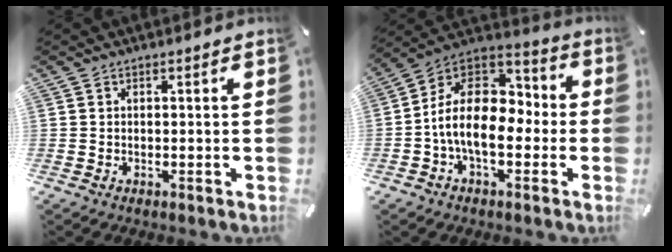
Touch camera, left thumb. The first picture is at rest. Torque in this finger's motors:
{"motor_torque": [0.27, 1.47, 1.85, 0.18, 0.26]}